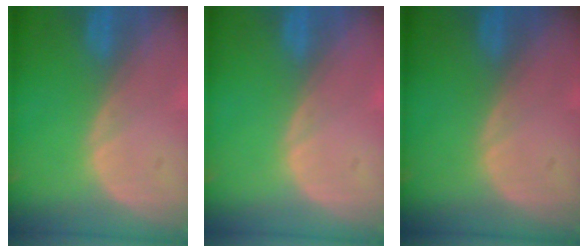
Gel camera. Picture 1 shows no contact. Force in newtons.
{"total": 0.0}
{"total": 0.0}